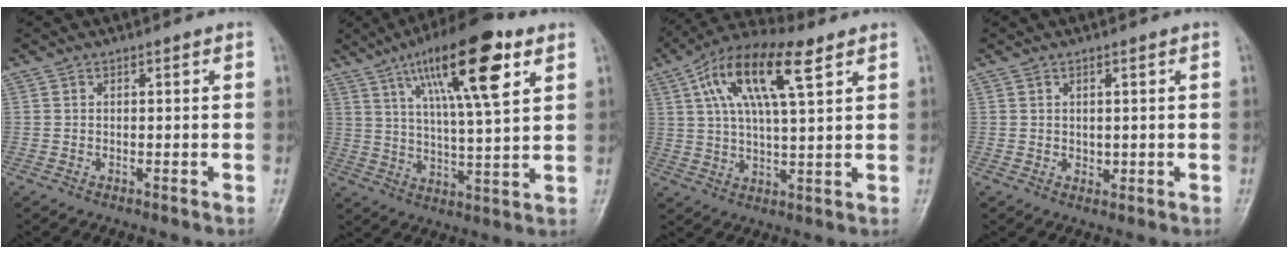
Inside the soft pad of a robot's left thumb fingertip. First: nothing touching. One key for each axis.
{"total": 18.3, "fx": 8.8, "fy": 4.5, "fz": 15.4, "tx": -0.240, "ty": -0.021, "tz": 0.146}
{"total": 15.3, "fx": 6.6, "fy": 5.1, "fz": 12.8, "tx": -0.229, "ty": 0.006, "tz": 0.113}
{"total": 1.4, "fx": 0.4, "fy": 1.0, "fz": 1.0, "tx": -0.010, "ty": -0.005, "tz": 0.010}